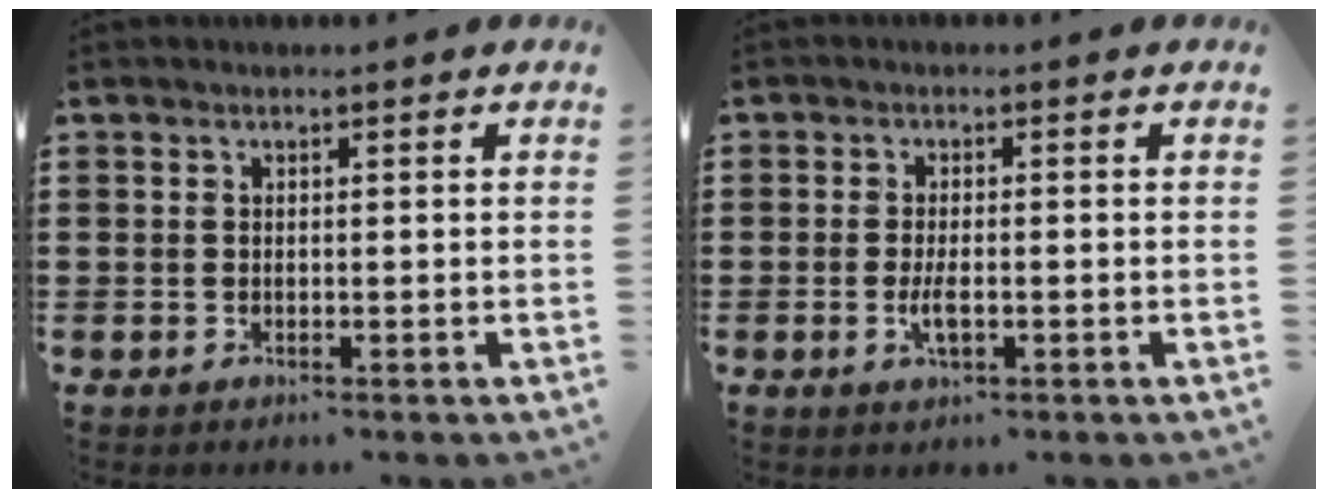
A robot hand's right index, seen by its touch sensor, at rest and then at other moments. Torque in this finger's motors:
{"motor_torque": [0.72, 1.42, 0.00, 0.00]}